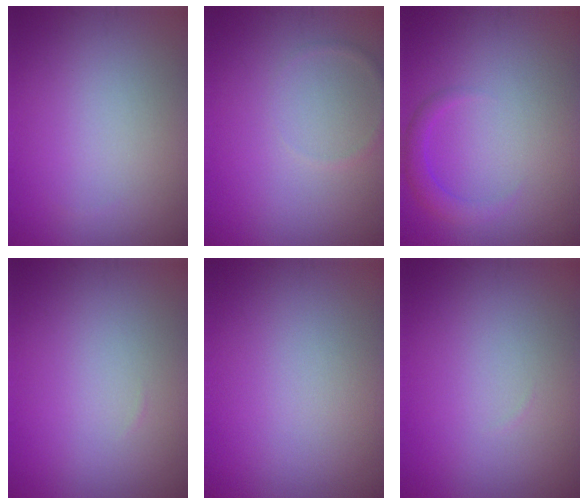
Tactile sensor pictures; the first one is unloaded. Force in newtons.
{"total": 0.7, "press": 0.7, "slide": 0.0}
{"total": 1.8, "press": 1.8, "slide": 0.1}
{"total": 0.0}
{"total": 0.0}
{"total": 0.0}